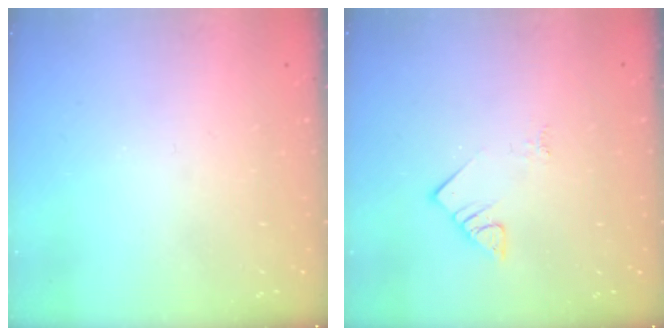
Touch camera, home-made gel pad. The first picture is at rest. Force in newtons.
{"total": 3.8, "press": 3.7, "slide": 0.6}